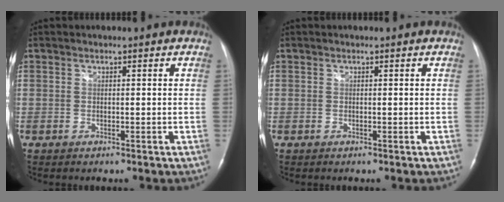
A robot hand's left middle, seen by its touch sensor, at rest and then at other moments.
{"total": 0.0}